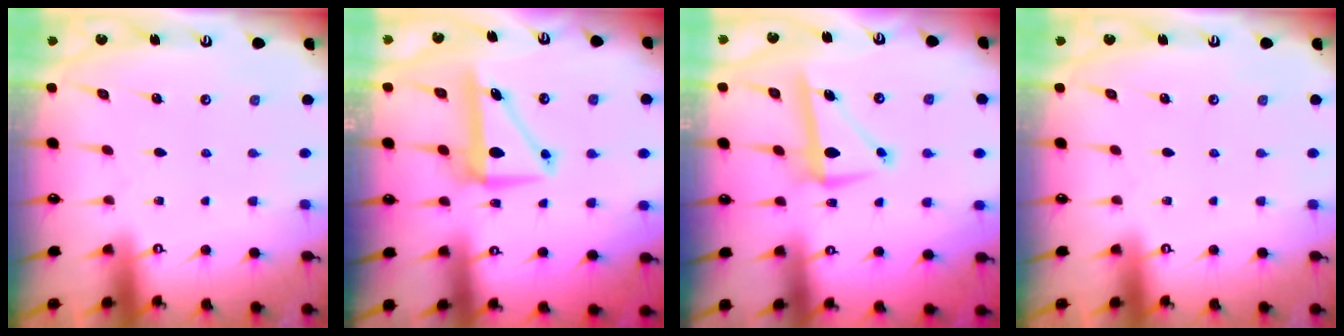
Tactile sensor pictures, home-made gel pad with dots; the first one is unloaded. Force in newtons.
{"total": 7.1, "press": 7.0, "slide": 1.2}
{"total": 7.6, "press": 7.5, "slide": 1.2}
{"total": 0.0}